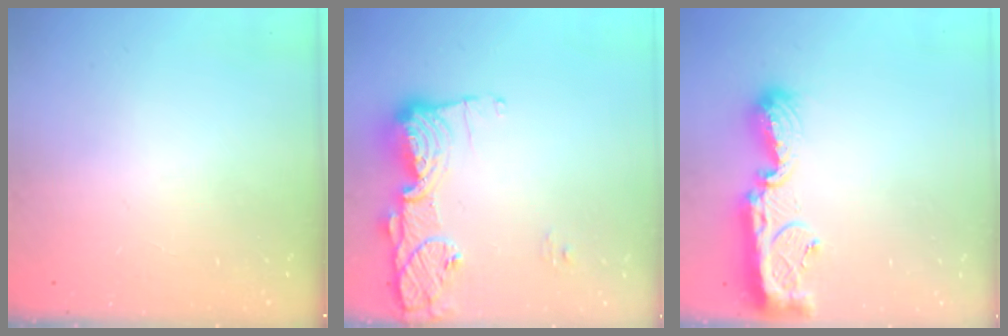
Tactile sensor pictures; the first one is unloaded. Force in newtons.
{"total": 14.2, "press": 14.2, "slide": 1.5}
{"total": 11.2, "press": 11.2, "slide": 1.0}